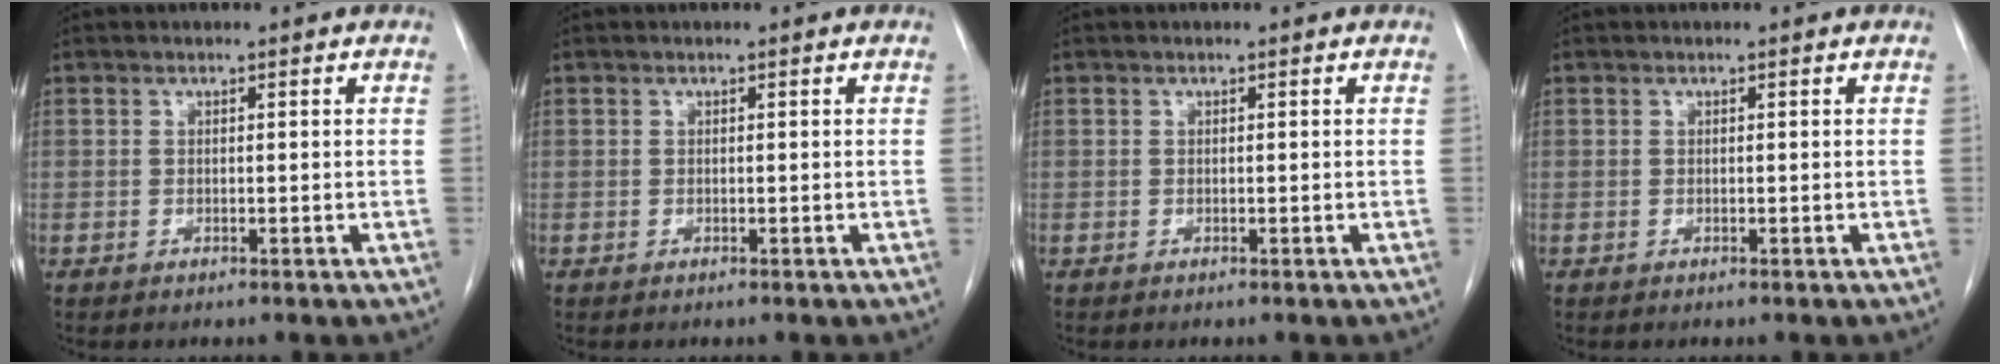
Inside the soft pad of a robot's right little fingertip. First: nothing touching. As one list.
[{"total": 0.0}, {"total": 0.0}, {"total": 0.0}]